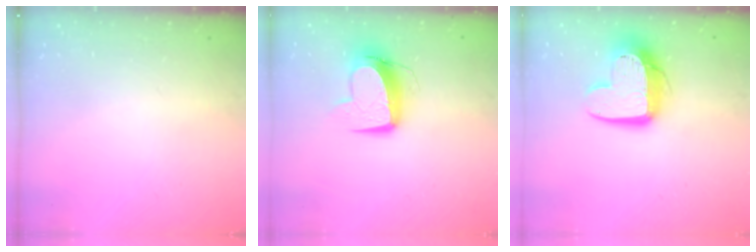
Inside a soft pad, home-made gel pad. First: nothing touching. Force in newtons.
{"total": 11.8, "press": 11.7, "slide": 1.2}
{"total": 14.4, "press": 14.3, "slide": 1.2}